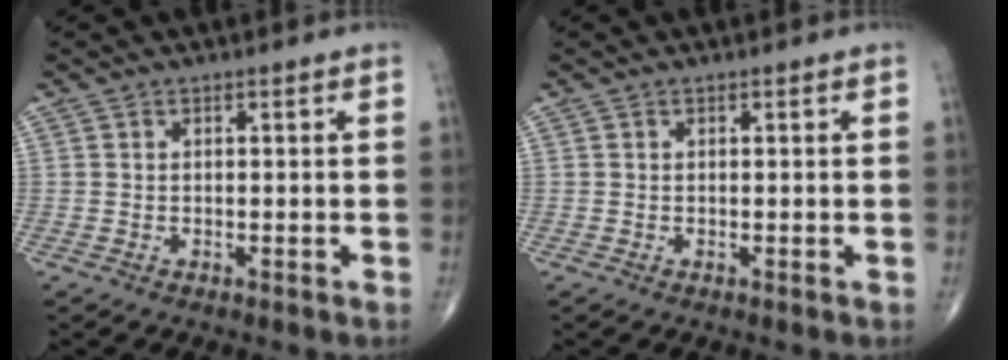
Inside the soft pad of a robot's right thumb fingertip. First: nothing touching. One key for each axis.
{"total": 0.0}